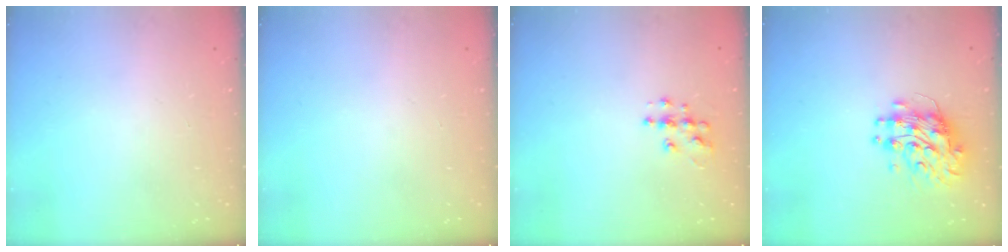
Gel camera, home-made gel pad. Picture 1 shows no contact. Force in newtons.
{"total": 0.0}
{"total": 7.0, "press": 7.0, "slide": 0.3}
{"total": 9.9, "press": 9.9, "slide": 0.9}